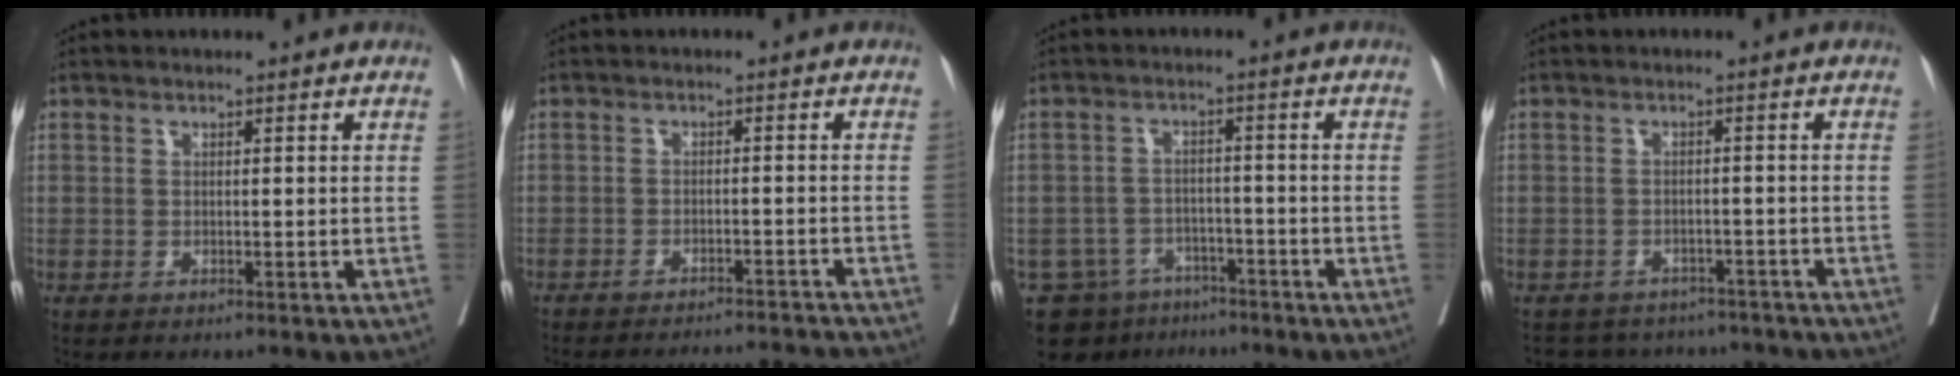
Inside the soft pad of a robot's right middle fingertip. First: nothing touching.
{"total": 10.0, "force": [-9.9, 0.1, 1.3], "torque": [-0.007, 0.011, -0.117]}
{"total": 7.6, "force": [-5.4, 5.2, 1.1], "torque": [-0.019, 0.018, -0.076]}
{"total": 9.0, "force": [-8.2, 3.6, 0.5], "torque": [-0.004, 0.018, -0.094]}